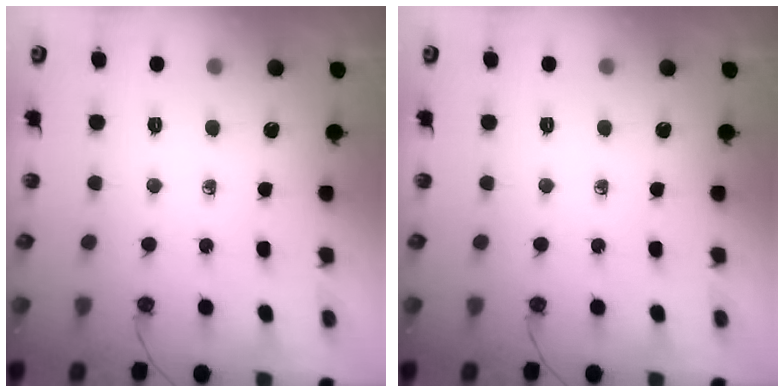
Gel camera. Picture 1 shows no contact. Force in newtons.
{"total": 0.0}